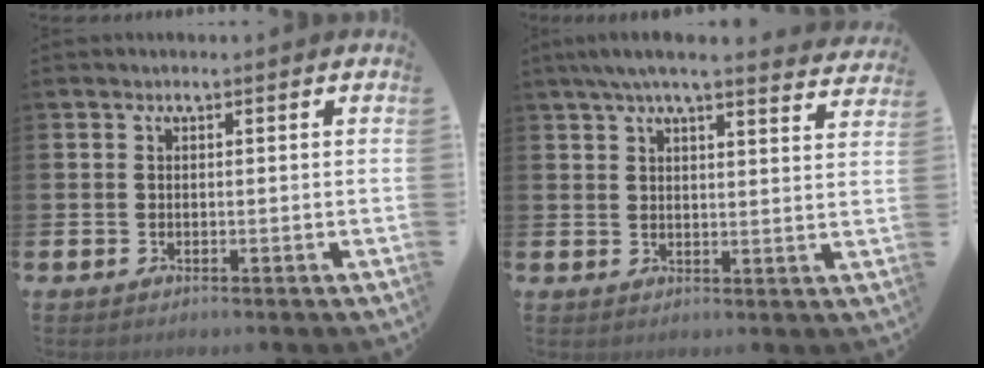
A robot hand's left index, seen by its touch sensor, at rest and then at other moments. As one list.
[{"total": 5.7, "force": [5.3, 0.3, 2.2], "torque": [-0.055, -0.015, 0.094]}]